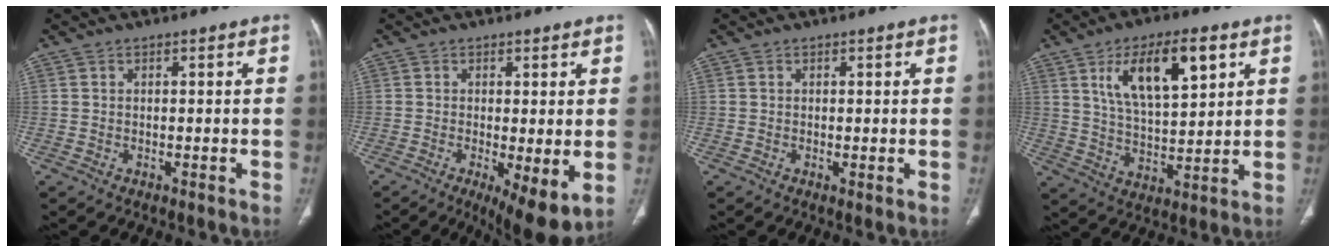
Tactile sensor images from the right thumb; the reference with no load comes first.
{"total": 8.3, "force": [-1.6, 2.6, 7.7], "torque": [-0.123, -0.025, -0.021]}
{"total": 0.6, "force": [0.0, 0.2, 0.5], "torque": [-0.013, -0.004, -0.001]}
{"total": 14.9, "force": [6.4, 6.0, 12.0], "torque": [-0.182, -0.020, 0.116]}